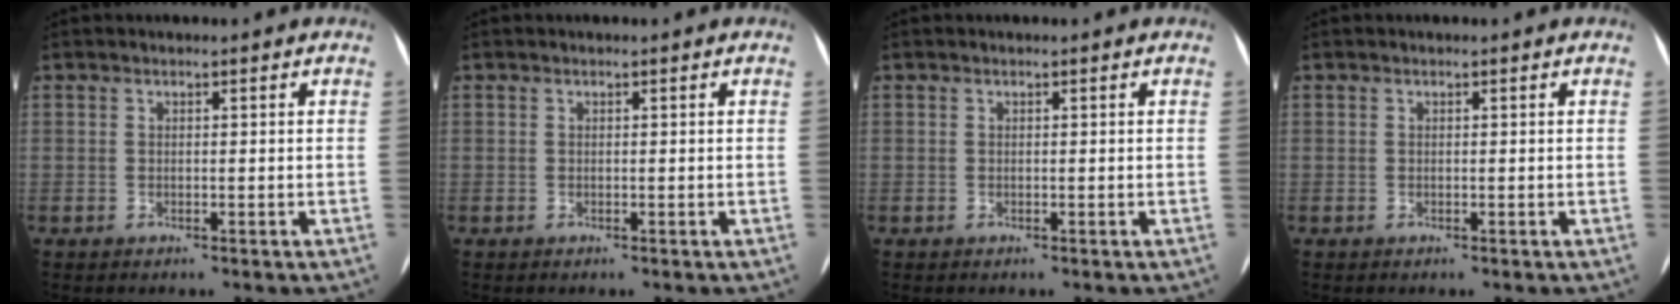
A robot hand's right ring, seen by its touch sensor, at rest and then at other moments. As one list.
[{"total": 0.0}, {"total": 0.0}, {"total": 0.0}]